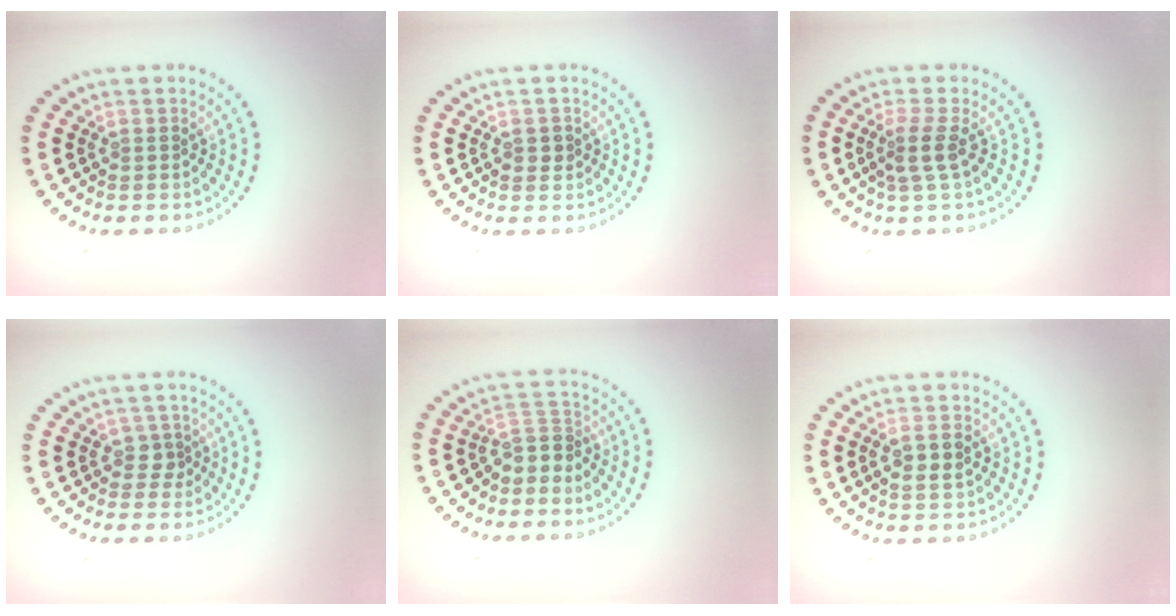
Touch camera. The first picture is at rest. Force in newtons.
{"total": 1.2, "press": 1.2, "slide": 0.1}
{"total": 2.2, "press": 1.5, "slide": 1.6}
{"total": 1.3, "press": 1.0, "slide": 0.9}
{"total": 2.3, "press": 1.7, "slide": 1.5}
{"total": 2.1, "press": 2.0, "slide": 0.5}